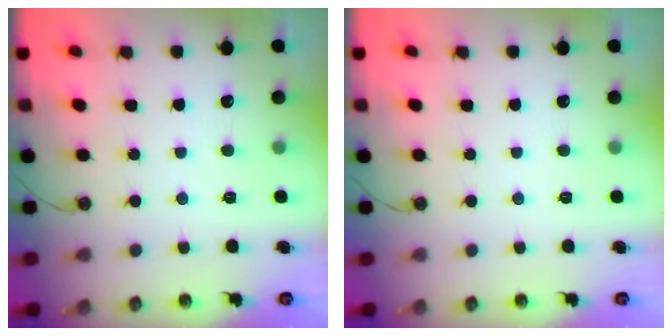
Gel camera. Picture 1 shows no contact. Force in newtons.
{"total": 0.0}